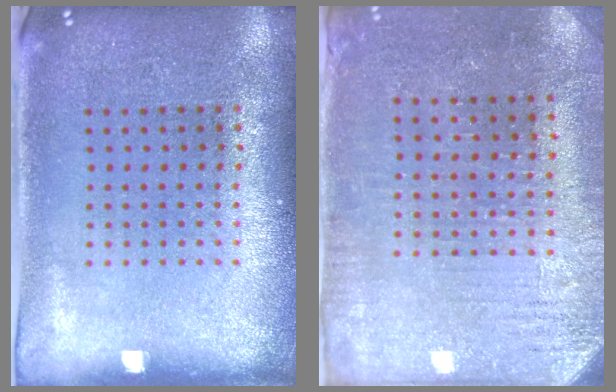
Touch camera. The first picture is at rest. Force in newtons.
{"total": 3.0, "press": 2.8, "slide": 0.8}